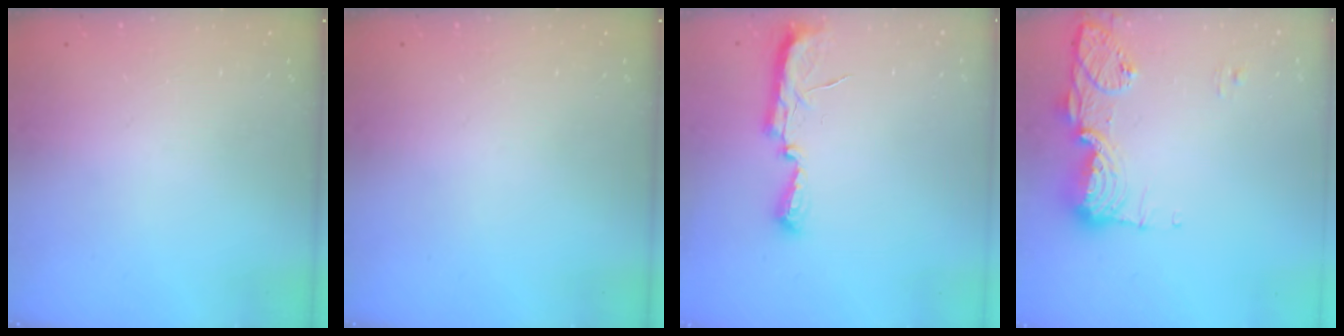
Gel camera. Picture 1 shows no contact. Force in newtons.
{"total": 0.0}
{"total": 7.2, "press": 7.2, "slide": 0.7}
{"total": 16.1, "press": 15.2, "slide": 5.3}